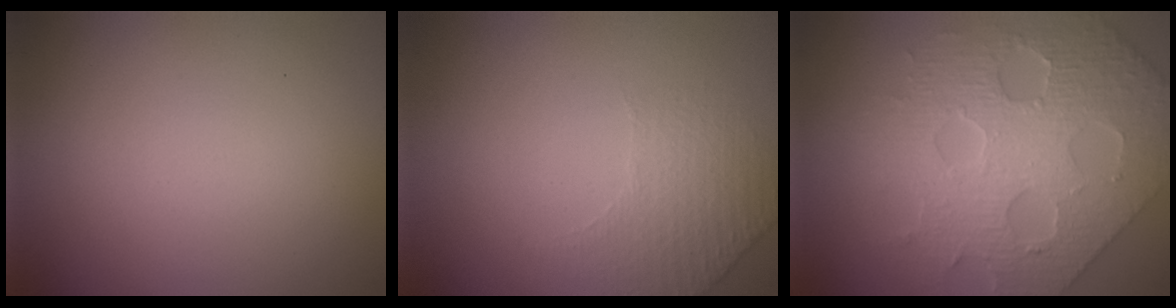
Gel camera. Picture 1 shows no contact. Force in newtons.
{"total": 1.7, "press": 1.3, "slide": 1.1}
{"total": 6.9, "press": 6.1, "slide": 3.3}